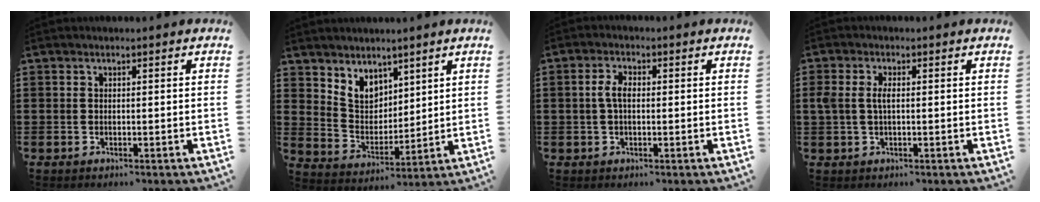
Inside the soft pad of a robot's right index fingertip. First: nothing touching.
{"total": 5.7, "force": [4.1, 3.7, 1.2], "torque": [-0.050, -0.010, 0.077]}
{"total": 3.3, "force": [0.1, 1.6, 2.9], "torque": [-0.065, 0.003, -0.002]}
{"total": 2.7, "force": [0.2, 1.3, 2.4], "torque": [-0.063, 0.000, -0.003]}